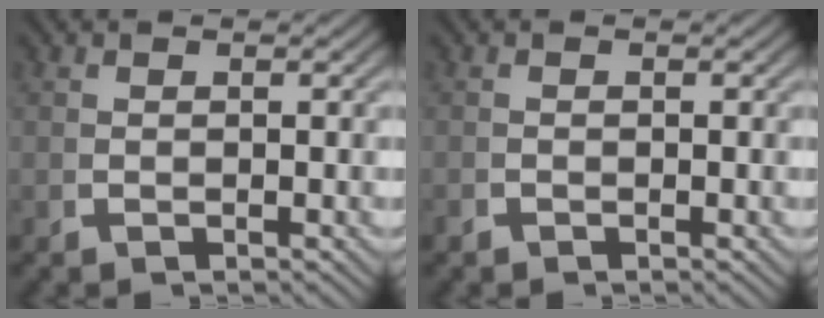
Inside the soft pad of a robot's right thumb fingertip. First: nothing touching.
{"total": 0.5, "force": [-0.5, -0.1, -0.2], "torque": [0.007, -0.003, -0.009]}